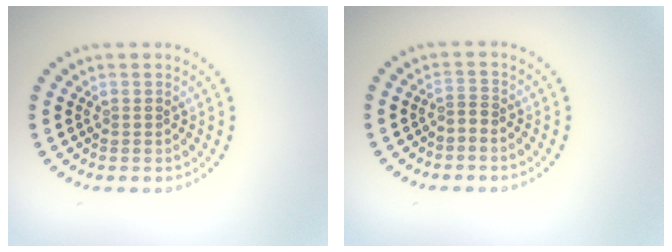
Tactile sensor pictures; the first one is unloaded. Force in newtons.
{"total": 0.8, "press": 0.3, "slide": 0.8}